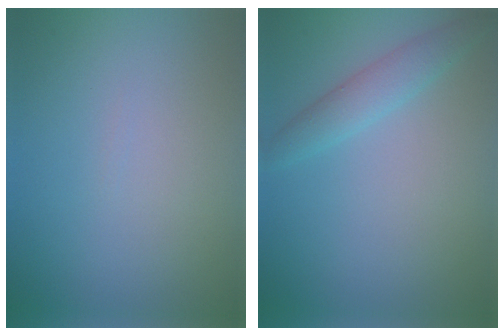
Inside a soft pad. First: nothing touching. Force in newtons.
{"total": 2.3, "press": 2.3, "slide": 0.1}